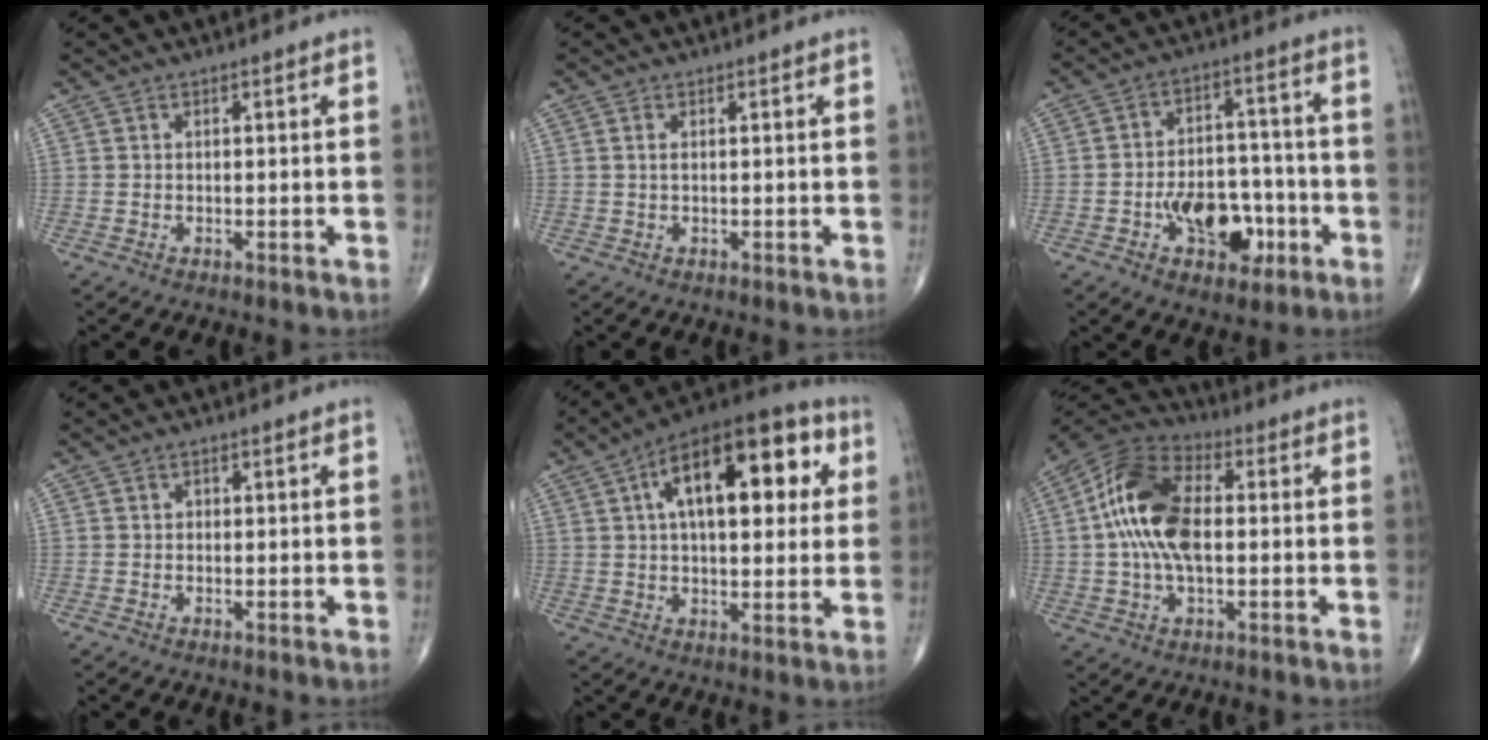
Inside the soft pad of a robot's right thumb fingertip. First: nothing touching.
{"total": 1.0, "force": [0.3, 0.4, 0.9], "torque": [-0.022, 0.004, 0.007]}
{"total": 13.1, "force": [-4.8, 8.2, 9.0], "torque": [-0.099, 0.042, -0.068]}
{"total": 0.6, "force": [0.1, 0.5, 0.3], "torque": [0.000, 0.002, -0.001]}
{"total": 22.3, "force": [6.5, 10.5, 18.5], "torque": [-0.255, 0.020, 0.091]}
{"total": 16.0, "force": [1.2, 8.8, 13.4], "torque": [-0.261, 0.026, 0.012]}